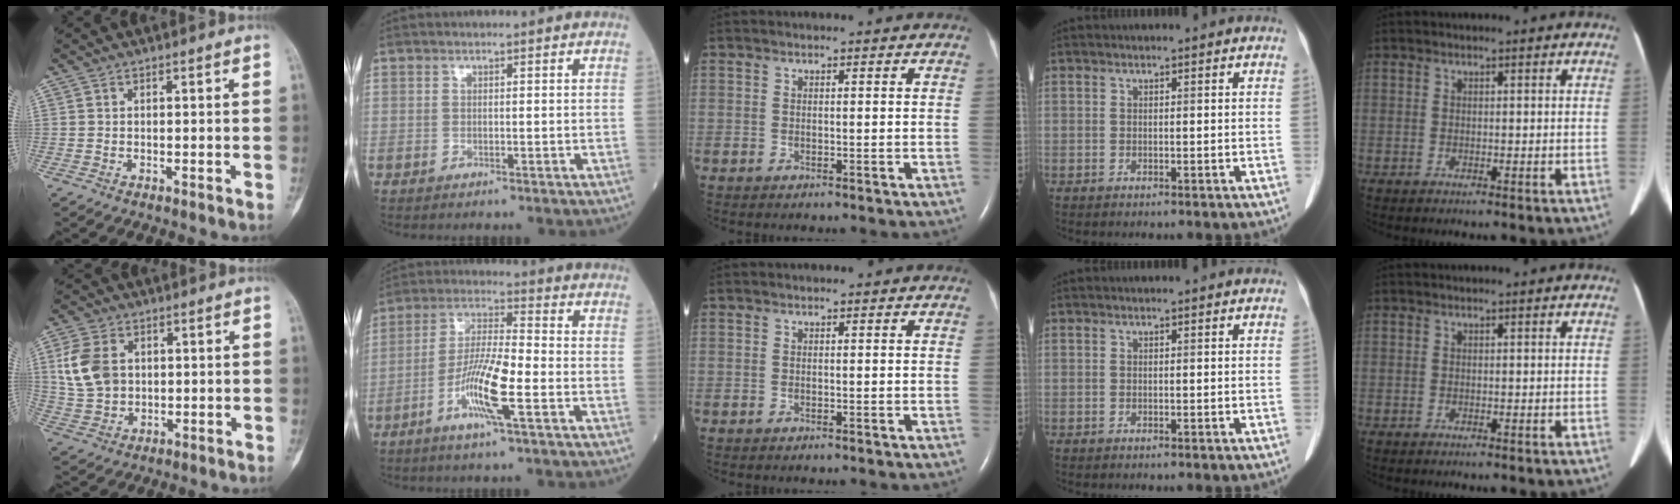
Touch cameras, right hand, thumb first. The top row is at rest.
{"thumb": {"total": 10.2, "force": [2.2, 7.6, 6.5], "torque": [-0.125, -0.002, 0.049]}, "index": {"total": 10.0, "force": [-3.8, 0.6, 9.2], "torque": [-0.184, -0.004, -0.074]}}